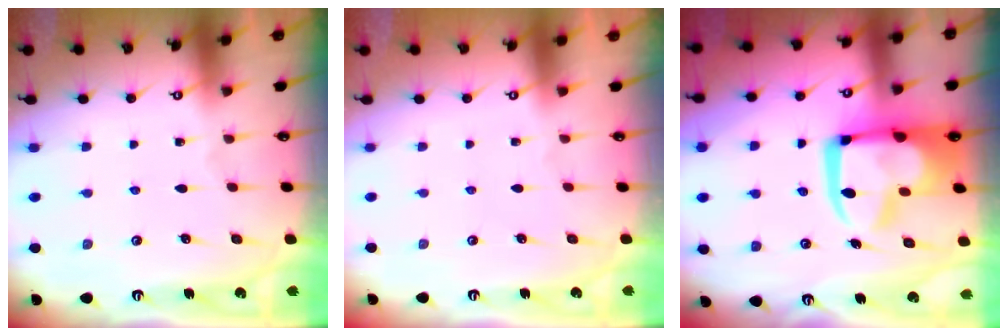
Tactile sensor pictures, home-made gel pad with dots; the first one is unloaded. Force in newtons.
{"total": 1.5, "press": 1.4, "slide": 0.6}
{"total": 17.1, "press": 17.0, "slide": 1.8}